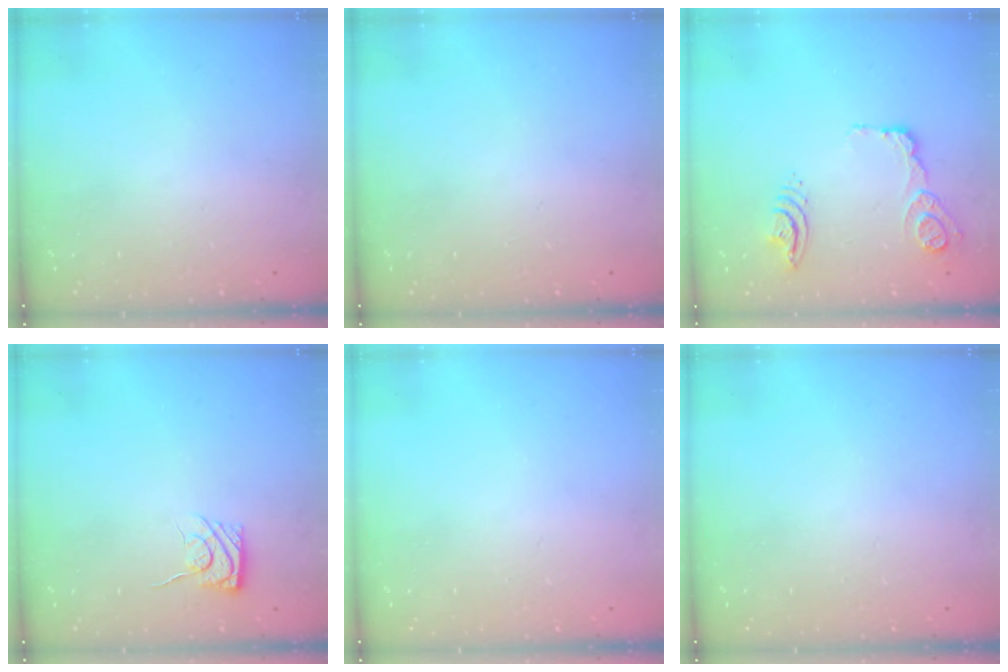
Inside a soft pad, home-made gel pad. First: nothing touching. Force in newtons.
{"total": 0.0}
{"total": 21.3, "press": 16.2, "slide": 13.8}
{"total": 6.1, "press": 5.9, "slide": 1.6}
{"total": 0.0}
{"total": 0.0}